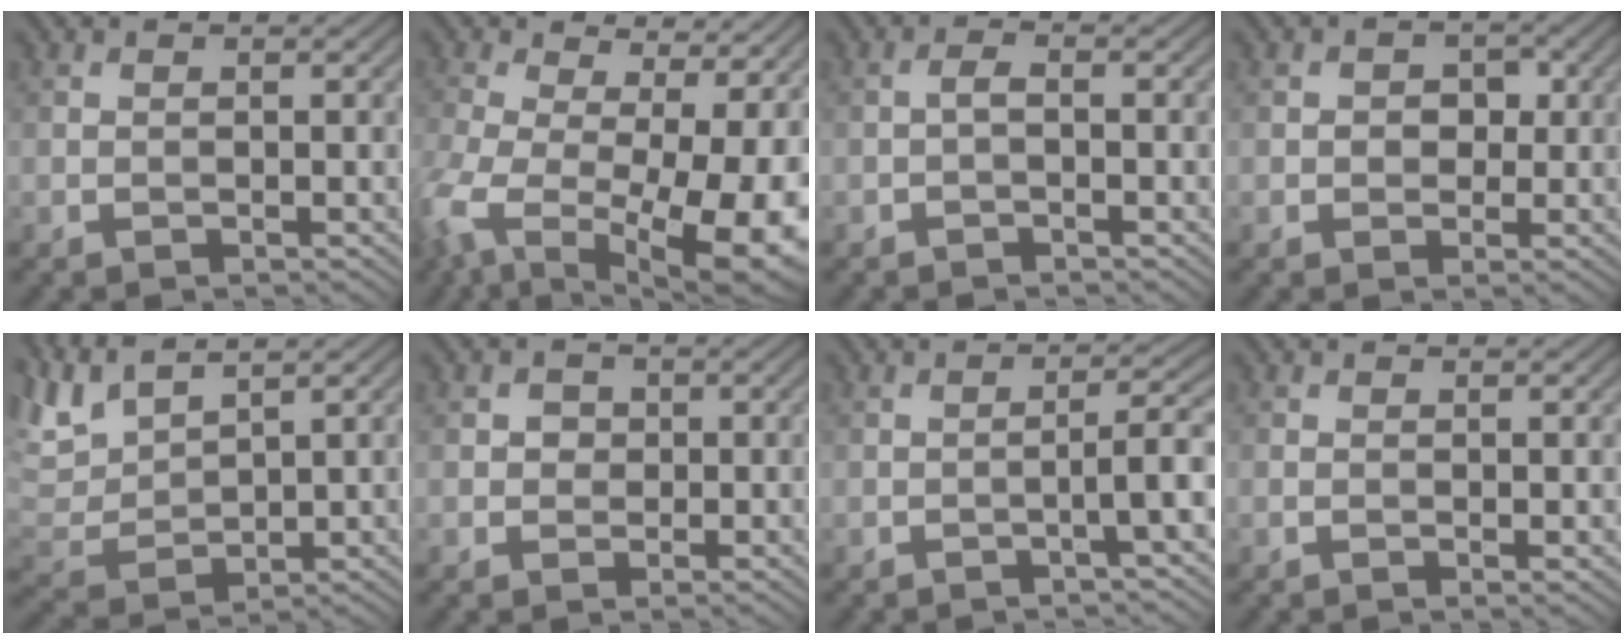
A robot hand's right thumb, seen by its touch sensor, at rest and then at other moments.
{"total": 16.6, "force": [-2.6, 8.0, 14.3], "torque": [-0.260, -0.039, -0.013]}
{"total": 1.3, "force": [-0.6, 0.3, 1.1], "torque": [-0.022, 0.004, -0.016]}
{"total": 2.6, "force": [0.1, 2.3, 1.3], "torque": [-0.020, -0.002, -0.004]}
{"total": 7.3, "force": [5.7, 2.1, 4.0], "torque": [-0.116, 0.009, 0.120]}
{"total": 1.8, "force": [0.1, 1.7, 0.5], "torque": [-0.004, -0.002, -0.001]}
{"total": 4.3, "force": [-1.2, 0.3, 4.1], "torque": [-0.064, 0.018, -0.032]}
{"total": 0.7, "force": [0.2, 0.2, 0.7], "torque": [-0.015, -0.003, 0.003]}